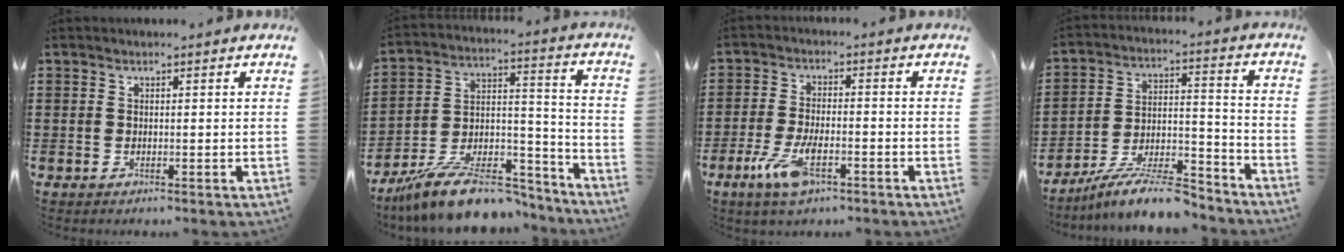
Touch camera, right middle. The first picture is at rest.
{"total": 13.2, "force": [-11.0, 3.7, 6.4], "torque": [-0.105, 0.045, -0.200]}
{"total": 7.6, "force": [-3.5, 2.8, 6.2], "torque": [-0.138, -0.012, -0.065]}
{"total": 10.6, "force": [-9.3, 1.5, 4.9], "torque": [-0.083, 0.024, -0.179]}